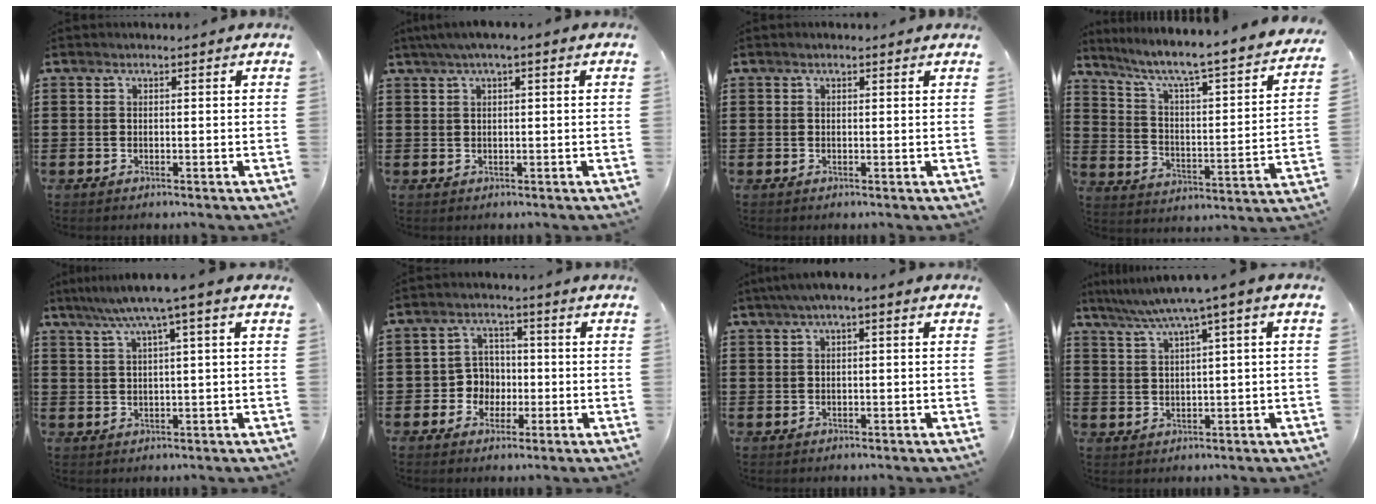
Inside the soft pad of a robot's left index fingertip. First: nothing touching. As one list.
[{"total": 2.0, "force": [0.6, 0.1, 1.9], "torque": [-0.034, 0.000, 0.010]}, {"total": 0.5, "force": [0.4, 0.1, 0.3], "torque": [-0.007, 0.003, 0.007]}, {"total": 5.2, "force": [4.0, 0.1, 3.3], "torque": [-0.085, -0.045, 0.055]}, {"total": 5.3, "force": [2.7, -0.6, 4.5], "torque": [-0.094, -0.007, 0.043]}, {"total": 4.7, "force": [-0.9, 4.4, 1.3], "torque": [-0.040, 0.011, -0.019]}, {"total": 1.8, "force": [-0.4, 0.3, 1.7], "torque": [-0.035, -0.002, -0.011]}, {"total": 4.8, "force": [2.4, -0.3, 4.2], "torque": [-0.087, -0.013, 0.037]}]